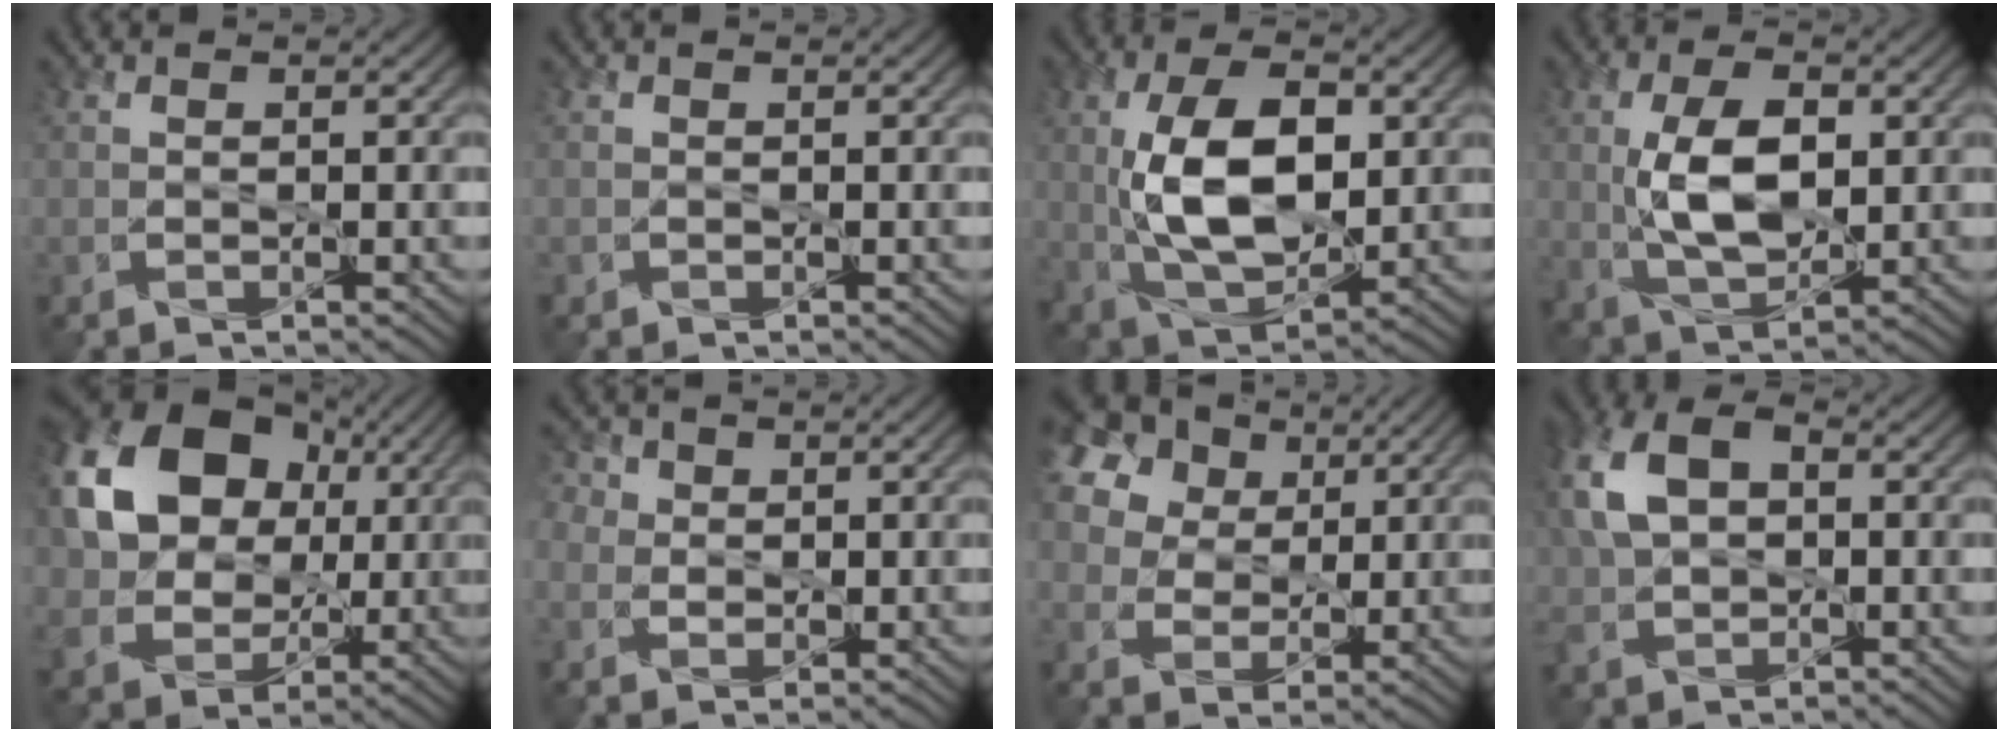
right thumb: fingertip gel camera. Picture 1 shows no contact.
{"total": 0.6, "force": [-0.2, 0.6, -0.1], "torque": [0.005, -0.004, -0.008]}
{"total": 11.6, "force": [0.8, 6.5, 9.6], "torque": [-0.196, -0.001, 0.019]}
{"total": 8.7, "force": [0.7, 4.7, 7.3], "torque": [-0.154, 0.000, 0.015]}
{"total": 16.3, "force": [3.4, 12.7, 9.6], "torque": [-0.208, 0.020, 0.053]}
{"total": 3.9, "force": [1.1, 3.4, 1.6], "torque": [-0.040, 0.008, 0.000]}
{"total": 21.1, "force": [10.8, 15.6, 9.3], "torque": [-0.289, 0.049, 0.201]}
{"total": 9.7, "force": [1.7, 6.5, 7.0], "torque": [-0.182, 0.013, 0.021]}